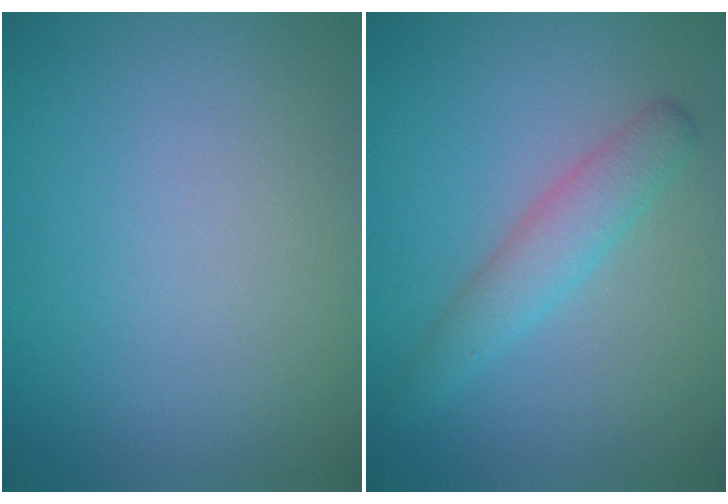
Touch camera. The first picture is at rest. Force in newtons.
{"total": 2.8, "press": 2.7, "slide": 0.1}